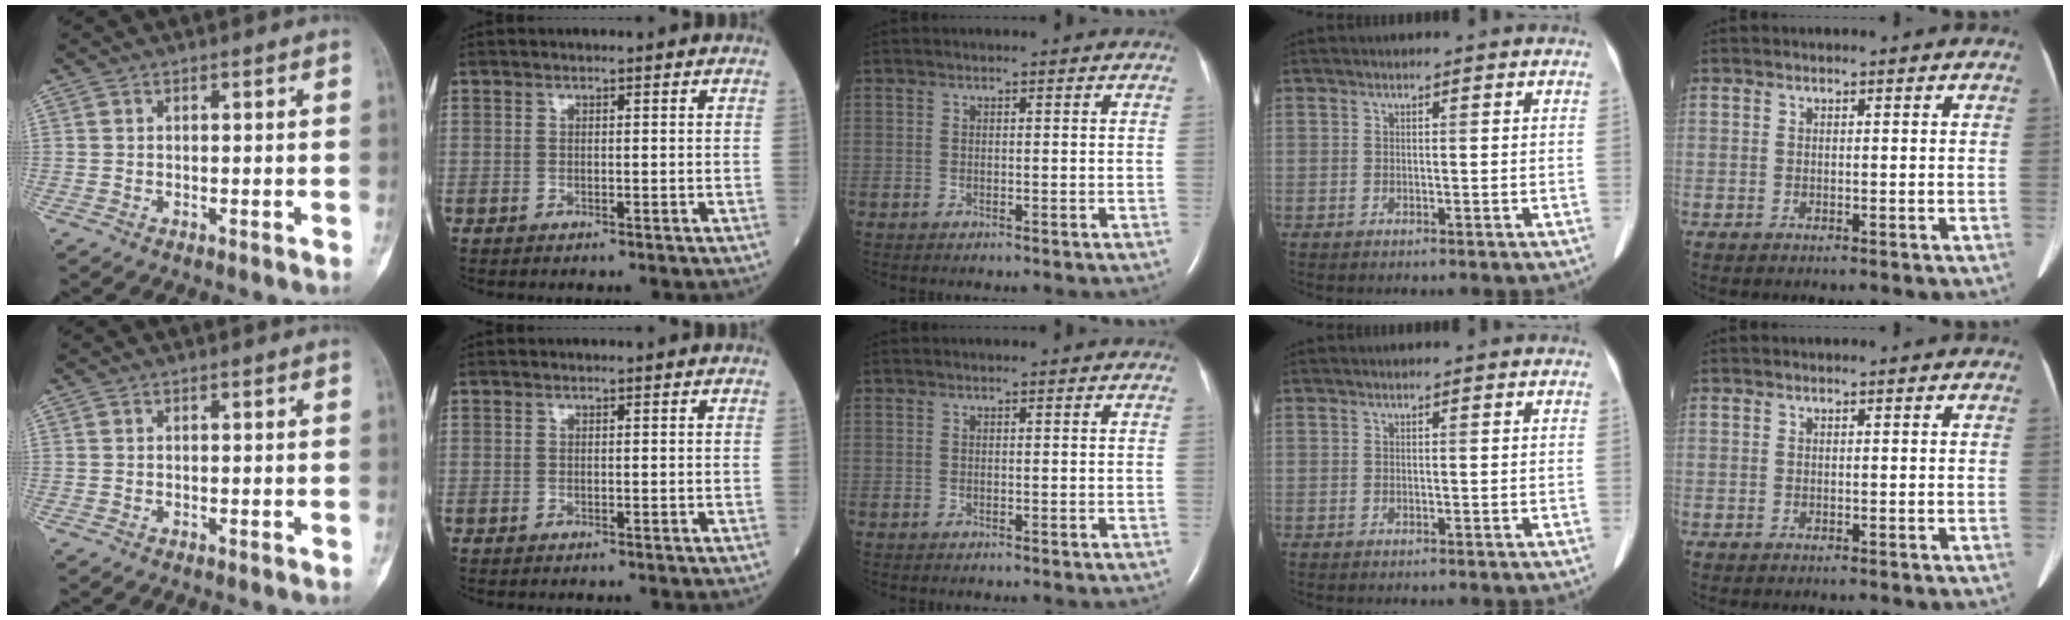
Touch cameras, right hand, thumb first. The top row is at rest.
{}